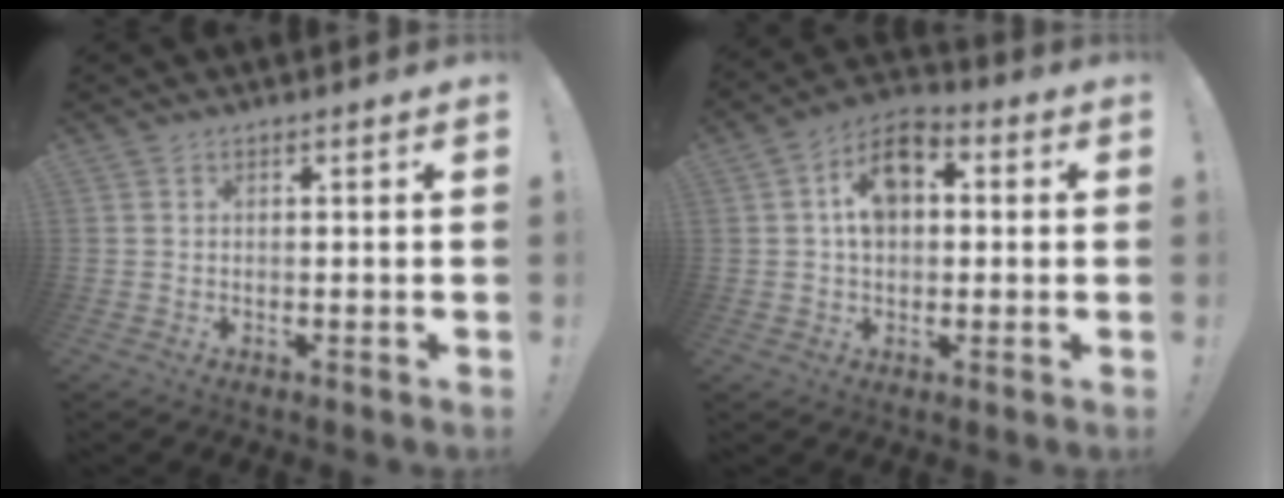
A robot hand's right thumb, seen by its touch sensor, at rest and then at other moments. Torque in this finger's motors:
{"motor_torque": [0.53, 0.56, 1.39, 0.00, 0.03]}